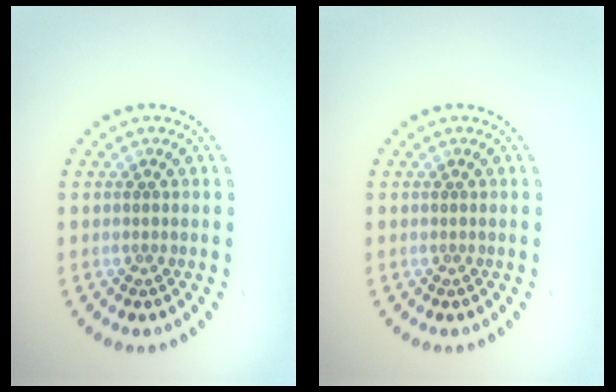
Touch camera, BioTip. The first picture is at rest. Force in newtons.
{"total": 0.0}